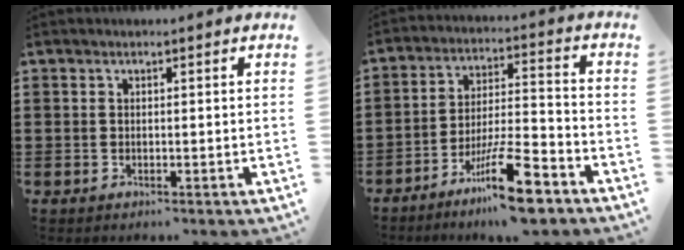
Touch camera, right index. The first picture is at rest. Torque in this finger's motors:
{"motor_torque": [0.47, -0.41, 0.45, 0.12]}